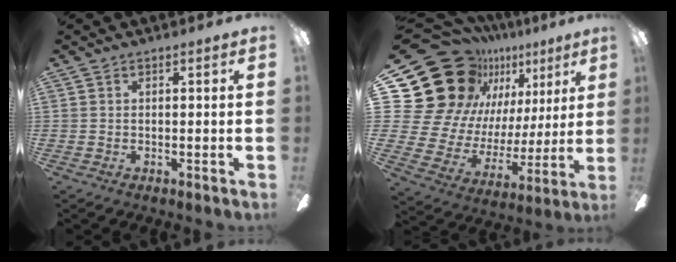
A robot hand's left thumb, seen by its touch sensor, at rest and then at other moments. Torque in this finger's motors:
{"motor_torque": [2.09, 2.09, 1.38, -1.39, 0.10]}